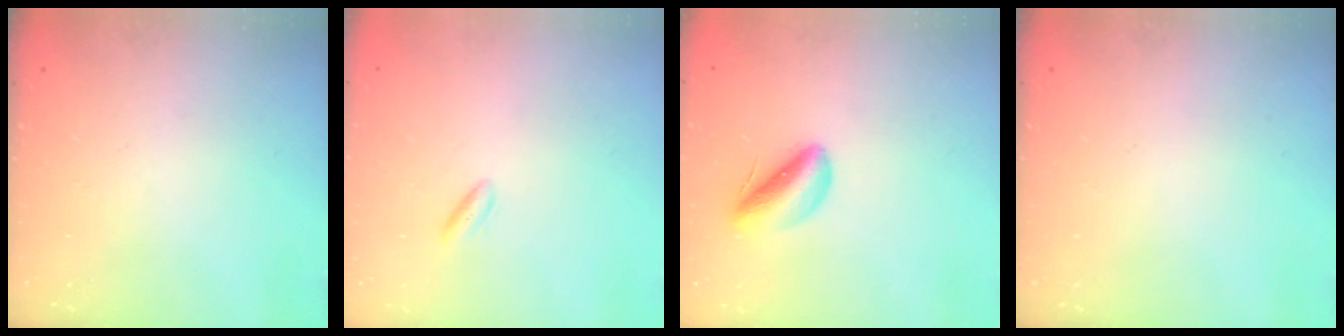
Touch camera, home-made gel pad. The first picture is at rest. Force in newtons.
{"total": 2.3, "press": 2.1, "slide": 1.0}
{"total": 7.1, "press": 6.9, "slide": 1.7}
{"total": 0.0}